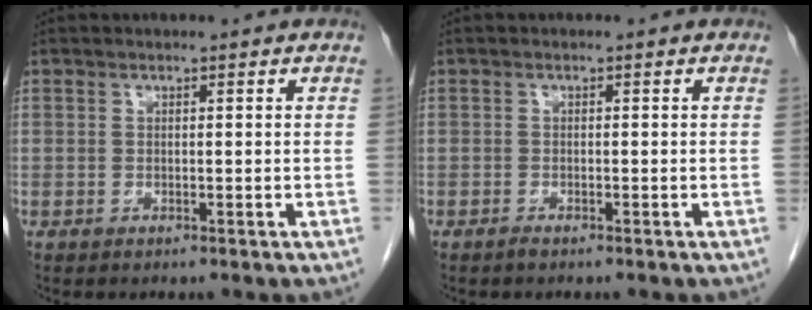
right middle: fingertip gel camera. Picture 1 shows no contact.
{"total": 0.8, "force": [-0.7, 0.1, 0.4], "torque": [-0.011, -0.001, -0.011]}